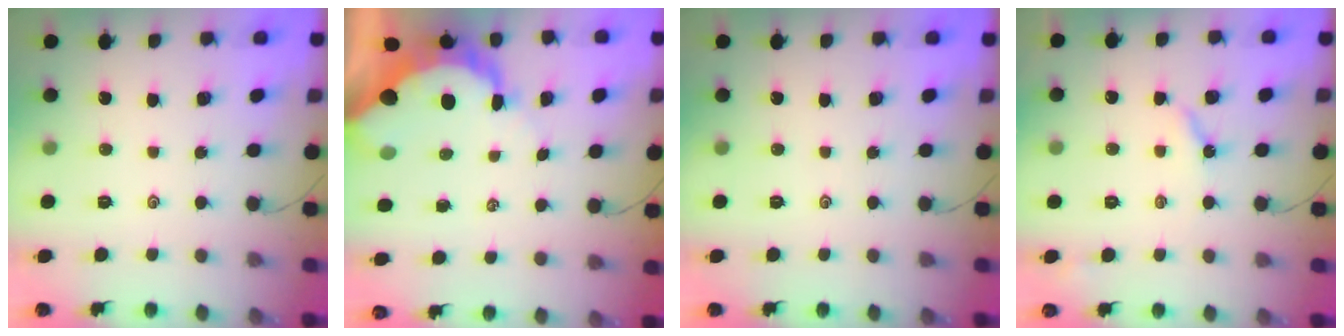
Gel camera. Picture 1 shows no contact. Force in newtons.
{"total": 10.4, "press": 10.3, "slide": 1.0}
{"total": 0.0}
{"total": 3.5, "press": 3.5, "slide": 0.3}